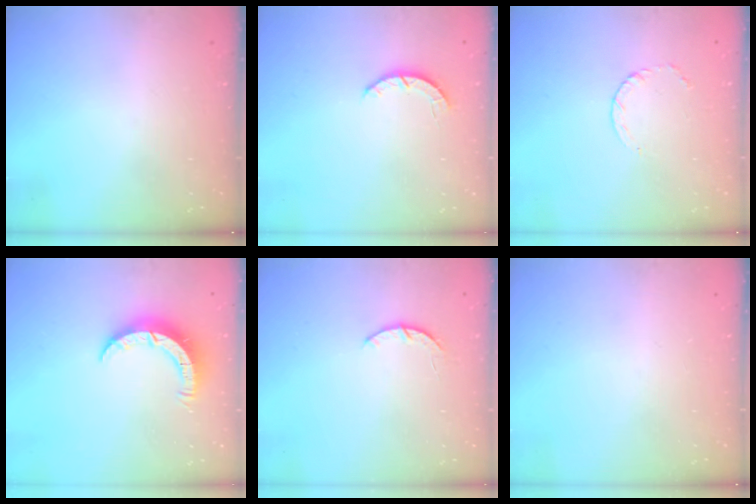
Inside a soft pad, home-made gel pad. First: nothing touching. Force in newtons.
{"total": 2.8, "press": 2.8, "slide": 0.4}
{"total": 3.2, "press": 3.2, "slide": 0.4}
{"total": 8.2, "press": 8.2, "slide": 0.2}
{"total": 2.9, "press": 2.8, "slide": 0.5}
{"total": 0.0}